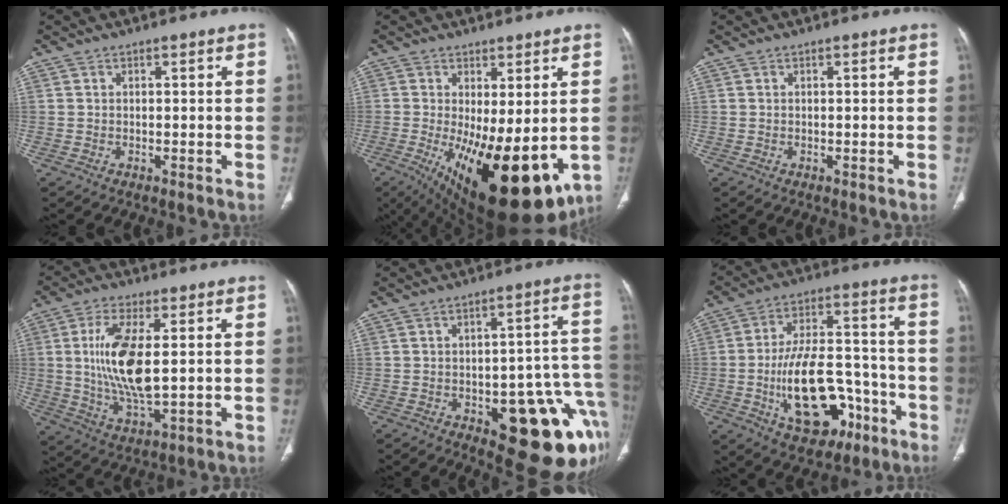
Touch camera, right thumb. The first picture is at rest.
{"total": 20.1, "force": [-4.5, 8.0, 17.9], "torque": [-0.252, -0.034, -0.040]}
{"total": 0.0}
{"total": 13.4, "force": [1.5, 5.0, 12.3], "torque": [-0.252, -0.018, 0.034]}
{"total": 18.4, "force": [-7.4, 7.8, 14.9], "torque": [-0.108, 0.049, -0.075]}
{"total": 18.9, "force": [-6.8, 10.5, 14.1], "torque": [-0.204, 0.048, -0.095]}